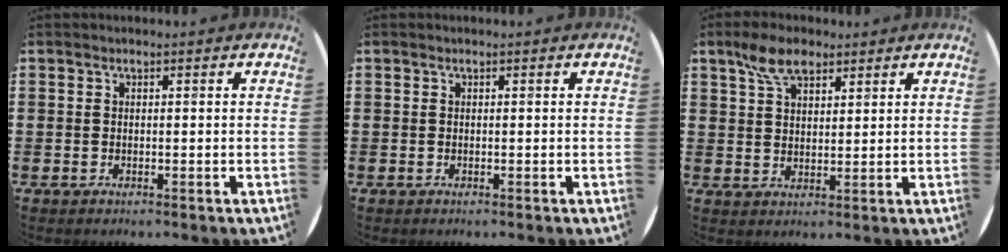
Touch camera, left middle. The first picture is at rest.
{"total": 0.0}
{"total": 5.7, "force": [3.9, 2.8, 3.0], "torque": [-0.062, 0.005, 0.071]}